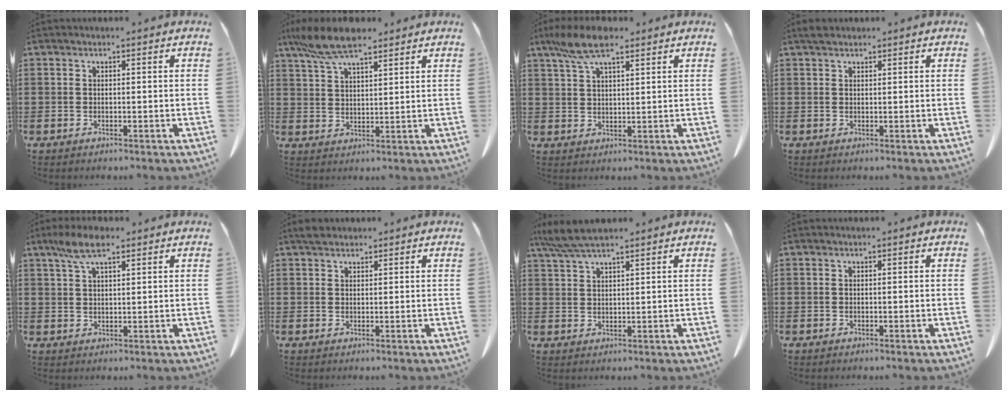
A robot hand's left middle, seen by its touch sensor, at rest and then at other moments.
{"total": 8.1, "force": [6.3, 2.0, 4.6], "torque": [-0.107, -0.009, 0.119]}
{"total": 7.4, "force": [5.0, 2.1, 5.0], "torque": [-0.109, -0.002, 0.092]}
{"total": 1.4, "force": [1.2, 0.5, 0.6], "torque": [-0.015, 0.000, 0.024]}
{"total": 6.0, "force": [3.5, 1.8, 4.5], "torque": [-0.096, 0.005, 0.065]}
{"total": 1.9, "force": [1.6, 0.7, 0.6], "torque": [-0.016, 0.002, 0.033]}
{"total": 5.4, "force": [4.4, 0.6, 3.1], "torque": [-0.070, -0.009, 0.082]}
{"total": 0.0}